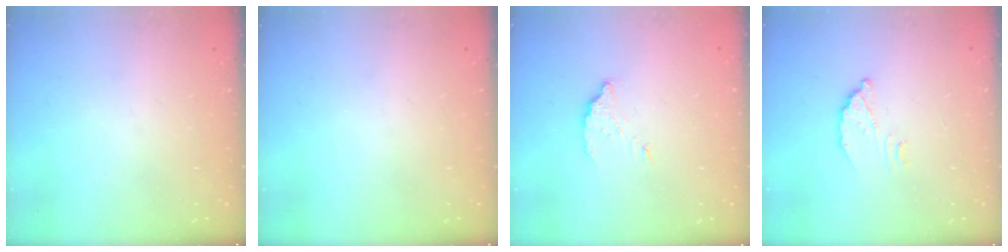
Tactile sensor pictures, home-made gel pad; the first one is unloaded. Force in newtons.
{"total": 0.0}
{"total": 2.9, "press": 2.9, "slide": 0.0}
{"total": 4.0, "press": 4.0, "slide": 0.2}